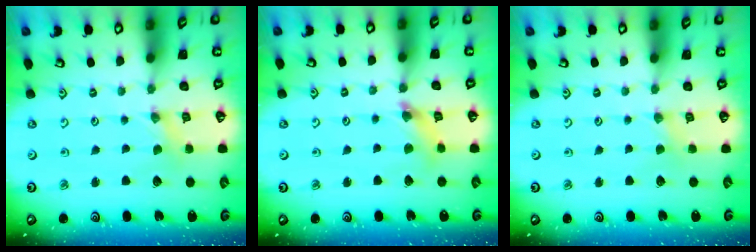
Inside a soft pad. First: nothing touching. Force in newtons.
{"total": 6.2, "press": 6.2, "slide": 0.7}
{"total": 1.5, "press": 1.4, "slide": 0.3}